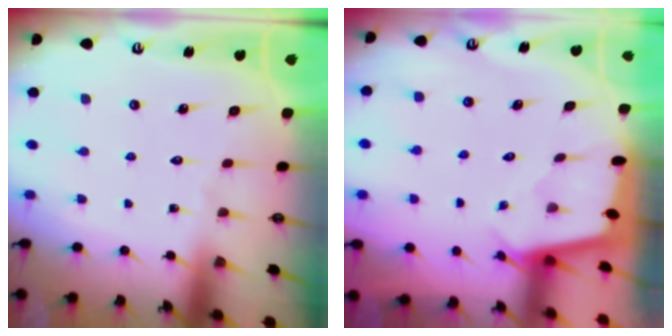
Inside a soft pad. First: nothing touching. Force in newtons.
{"total": 1.9, "press": 1.9, "slide": 0.2}